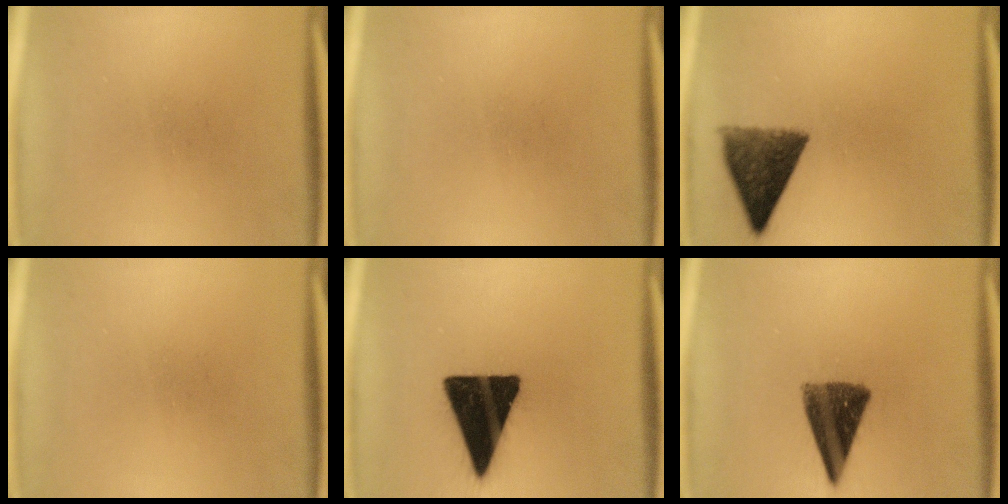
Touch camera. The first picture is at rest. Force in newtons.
{"total": 0.0}
{"total": 9.2}
{"total": 0.0}
{"total": 18.8}
{"total": 10.6}